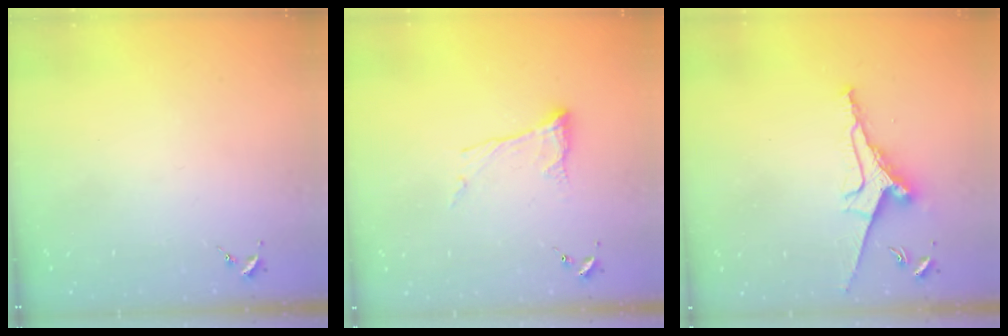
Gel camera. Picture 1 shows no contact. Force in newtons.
{"total": 9.6, "press": 9.6, "slide": 0.4}
{"total": 10.0, "press": 10.0, "slide": 0.3}